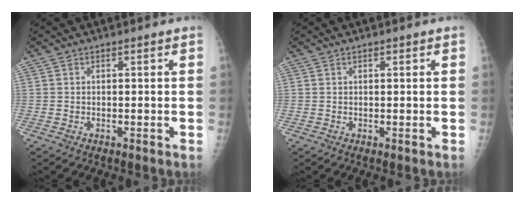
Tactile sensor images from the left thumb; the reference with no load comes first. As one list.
[{"total": 0.6, "force": [0.3, 0.4, 0.4], "torque": [0.000, 0.000, 0.003]}]